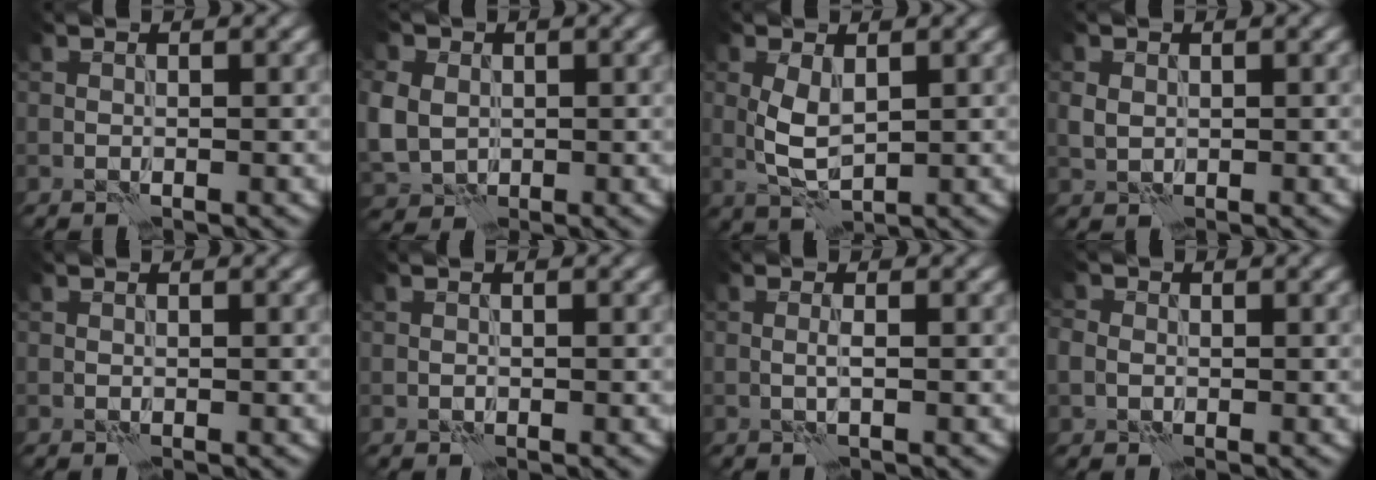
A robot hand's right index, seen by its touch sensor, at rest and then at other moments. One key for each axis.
{"total": 5.8, "fx": 0.3, "fy": 4.9, "fz": 3.0, "tx": -0.078, "ty": 0.012, "tz": -0.009}
{"total": 3.2, "fx": 0.8, "fy": 1.5, "fz": 2.7, "tx": -0.062, "ty": 0.000, "tz": 0.020}
{"total": 1.3, "fx": 0.3, "fy": 1.1, "fz": 0.8, "tx": -0.019, "ty": 0.003, "tz": 0.006}
{"total": 0.0}
{"total": 0.0}
{"total": 0.9, "fx": 0.0, "fy": -0.2, "fz": 0.8, "tx": -0.019, "ty": 0.005, "tz": -0.002}
{"total": 2.4, "fx": -0.2, "fy": 2.1, "fz": 1.1, "tx": -0.017, "ty": 0.010, "tz": -0.010}